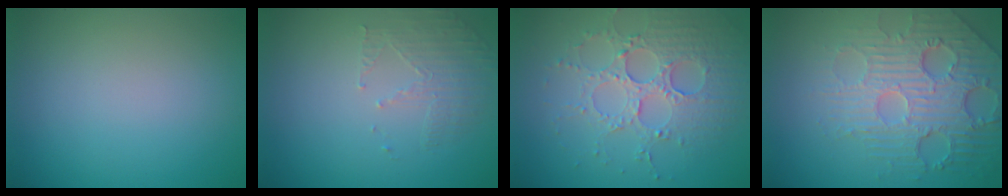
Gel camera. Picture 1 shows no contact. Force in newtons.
{"total": 1.7, "press": 0.9, "slide": 1.4}
{"total": 4.3, "press": 4.0, "slide": 1.4}
{"total": 6.1, "press": 4.9, "slide": 3.7}